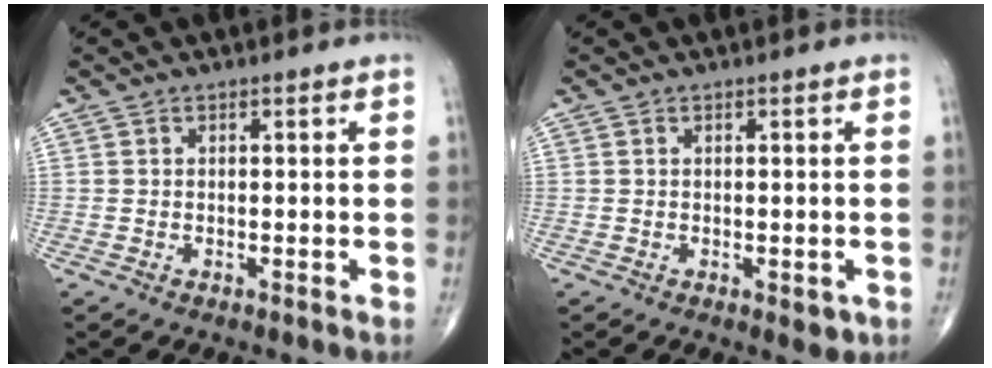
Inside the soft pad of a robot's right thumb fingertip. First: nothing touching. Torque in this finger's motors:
{"motor_torque": [0.57, 0.27, 0.02, 0.08, 0.06]}